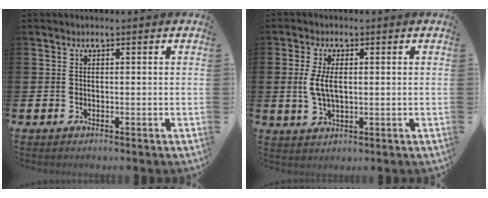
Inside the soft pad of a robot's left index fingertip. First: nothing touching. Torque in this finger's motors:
{"motor_torque": [1.30, 0.04, 0.22, 0.21]}